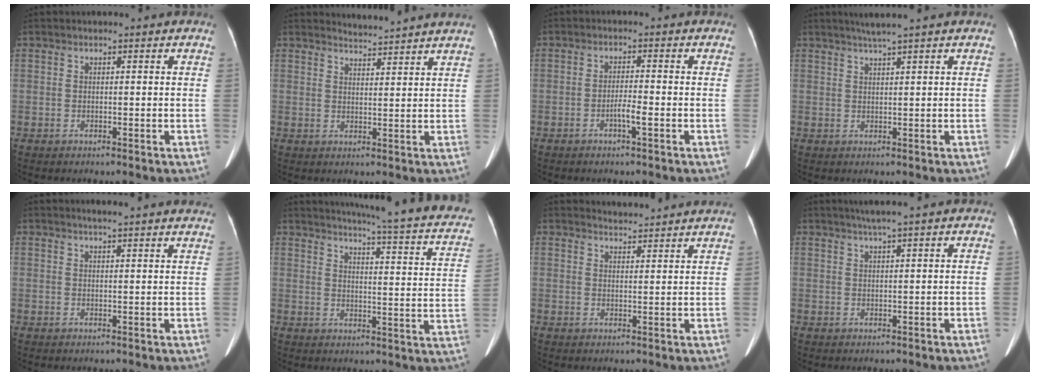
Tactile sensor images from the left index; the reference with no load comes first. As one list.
[{"total": 4.4, "force": [4.2, -1.2, 0.2], "torque": [-0.012, -0.008, 0.055]}, {"total": 2.5, "force": [-1.2, 0.0, 2.2], "torque": [-0.040, -0.001, -0.024]}, {"total": 3.0, "force": [2.4, -0.9, 1.7], "torque": [-0.029, 0.004, 0.045]}, {"total": 8.3, "force": [7.4, 0.2, 3.7], "torque": [-0.049, 0.015, 0.075]}, {"total": 20.5, "force": [17.2, 1.4, 11.1], "torque": [-0.142, -0.045, 0.188]}, {"total": 4.1, "force": [4.0, -0.3, 0.2], "torque": [-0.013, 0.006, 0.052]}, {"total": 3.1, "force": [2.3, -0.8, 1.8], "torque": [-0.032, 0.006, 0.044]}]